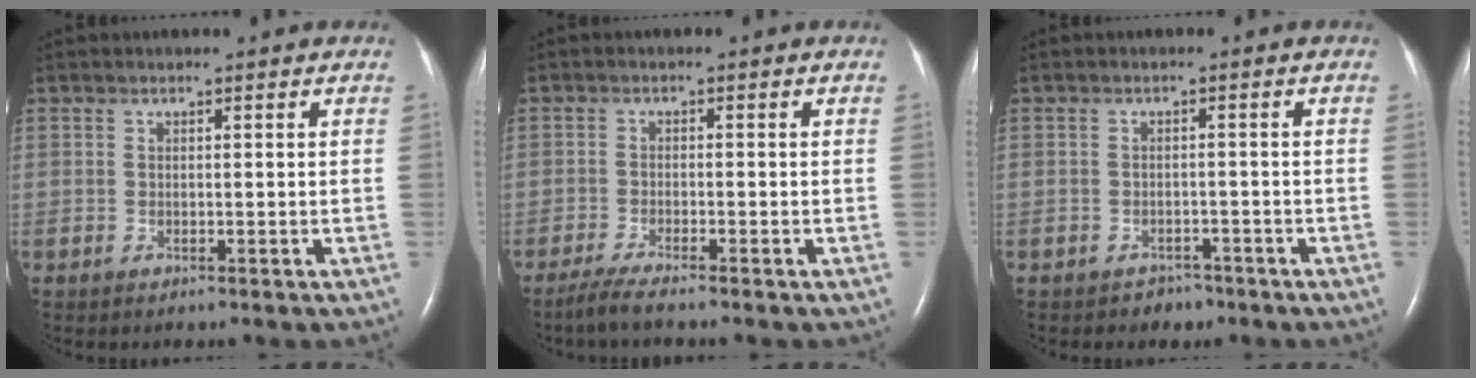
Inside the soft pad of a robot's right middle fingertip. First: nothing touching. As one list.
[{"total": 3.0, "force": [-2.5, -0.3, 1.7], "torque": [-0.041, -0.008, -0.052]}, {"total": 2.0, "force": [-1.5, 1.3, 0.0], "torque": [-0.009, 0.006, -0.019]}]